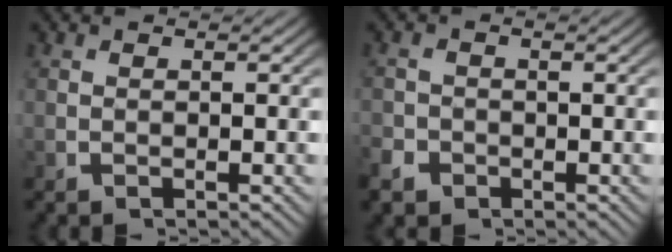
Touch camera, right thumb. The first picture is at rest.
{"total": 2.4, "force": [-1.7, 1.7, 0.3], "torque": [-0.003, -0.011, -0.029]}